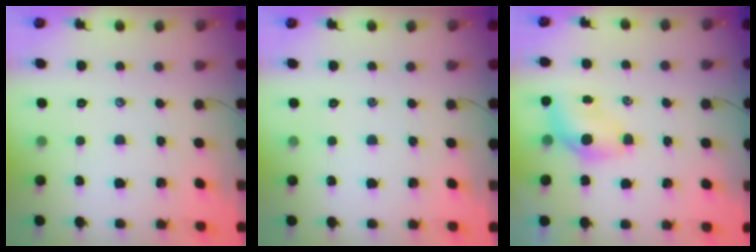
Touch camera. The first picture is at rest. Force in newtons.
{"total": 0.0}
{"total": 4.9, "press": 4.8, "slide": 0.7}